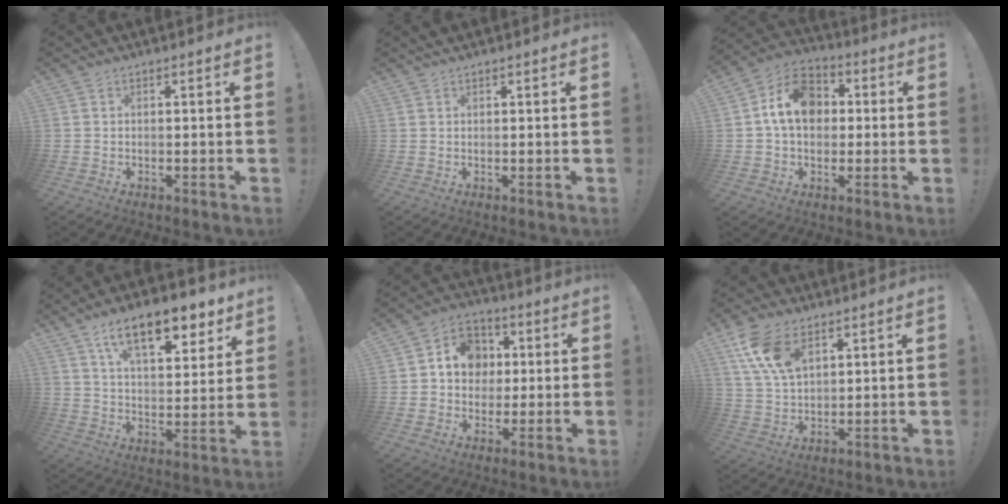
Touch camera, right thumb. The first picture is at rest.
{"total": 0.9, "force": [0.7, 0.2, 0.5], "torque": [-0.008, 0.001, 0.014]}
{"total": 13.7, "force": [2.5, 10.4, 8.5], "torque": [-0.125, 0.011, 0.055]}
{"total": 16.0, "force": [10.0, 6.3, 10.9], "torque": [-0.165, -0.055, 0.167]}
{"total": 11.7, "force": [1.9, 10.4, 5.0], "torque": [-0.062, 0.004, 0.045]}
{"total": 12.4, "force": [6.8, 6.9, 7.7], "torque": [-0.159, -0.018, 0.129]}